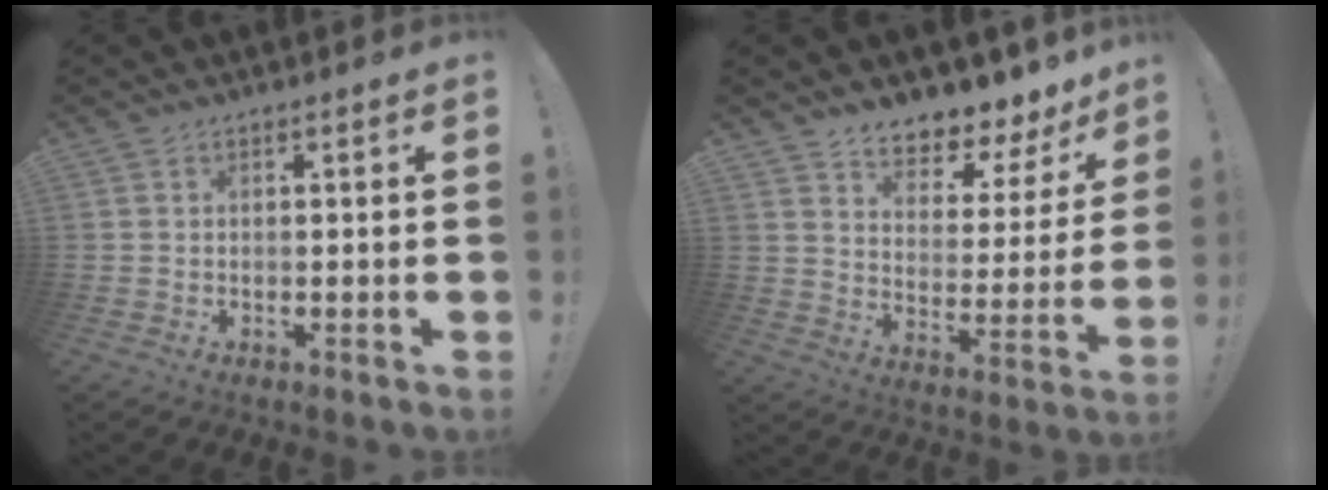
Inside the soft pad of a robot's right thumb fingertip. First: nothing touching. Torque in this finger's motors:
{"motor_torque": [0.33, 2.66, 0.77, 0.70, 0.00]}